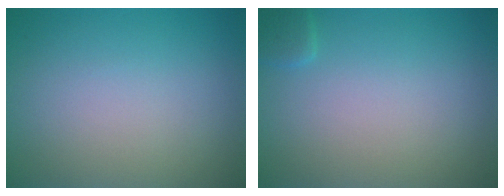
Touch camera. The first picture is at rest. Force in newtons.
{"total": 1.0, "press": 1.0, "slide": 0.1}